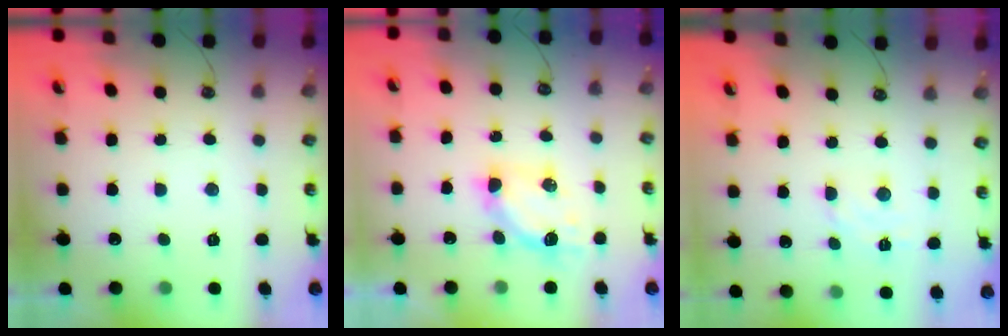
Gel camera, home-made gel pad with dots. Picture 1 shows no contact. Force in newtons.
{"total": 6.5, "press": 6.5, "slide": 0.2}
{"total": 4.3, "press": 4.3, "slide": 0.6}